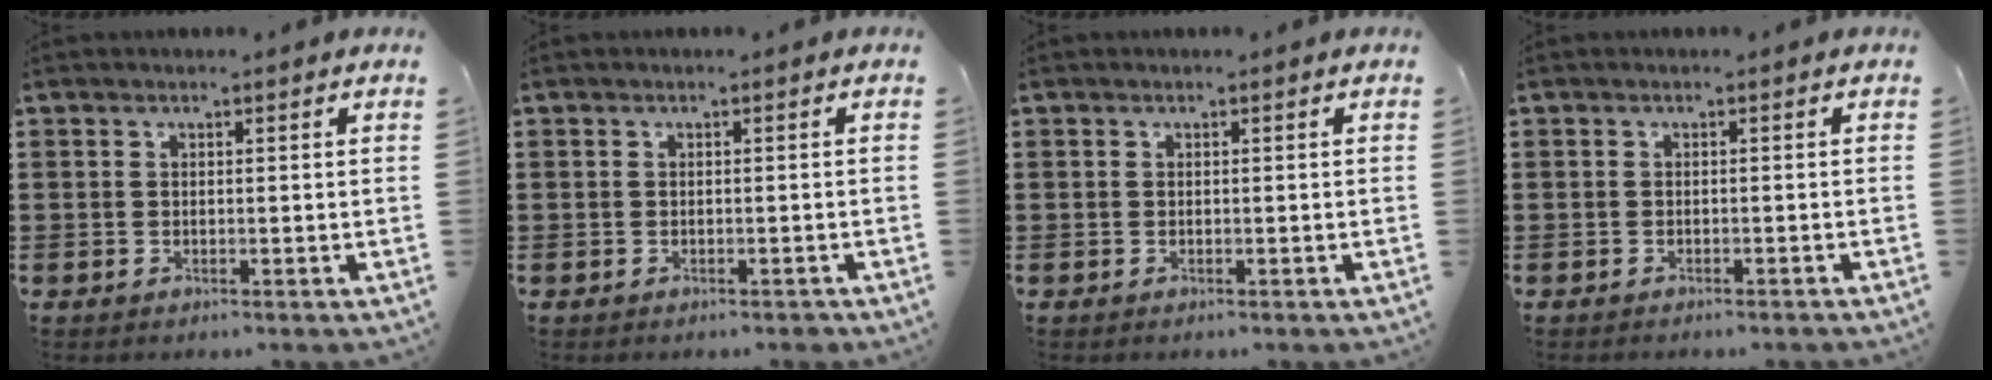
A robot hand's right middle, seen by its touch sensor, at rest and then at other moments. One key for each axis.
{"total": 0.6, "fx": -0.4, "fy": 0.3, "fz": 0.2, "tx": -0.004, "ty": 0.000, "tz": -0.009}
{"total": 0.0}
{"total": 0.7, "fx": -0.7, "fy": 0.0, "fz": 0.0, "tx": -0.002, "ty": 0.002, "tz": -0.015}